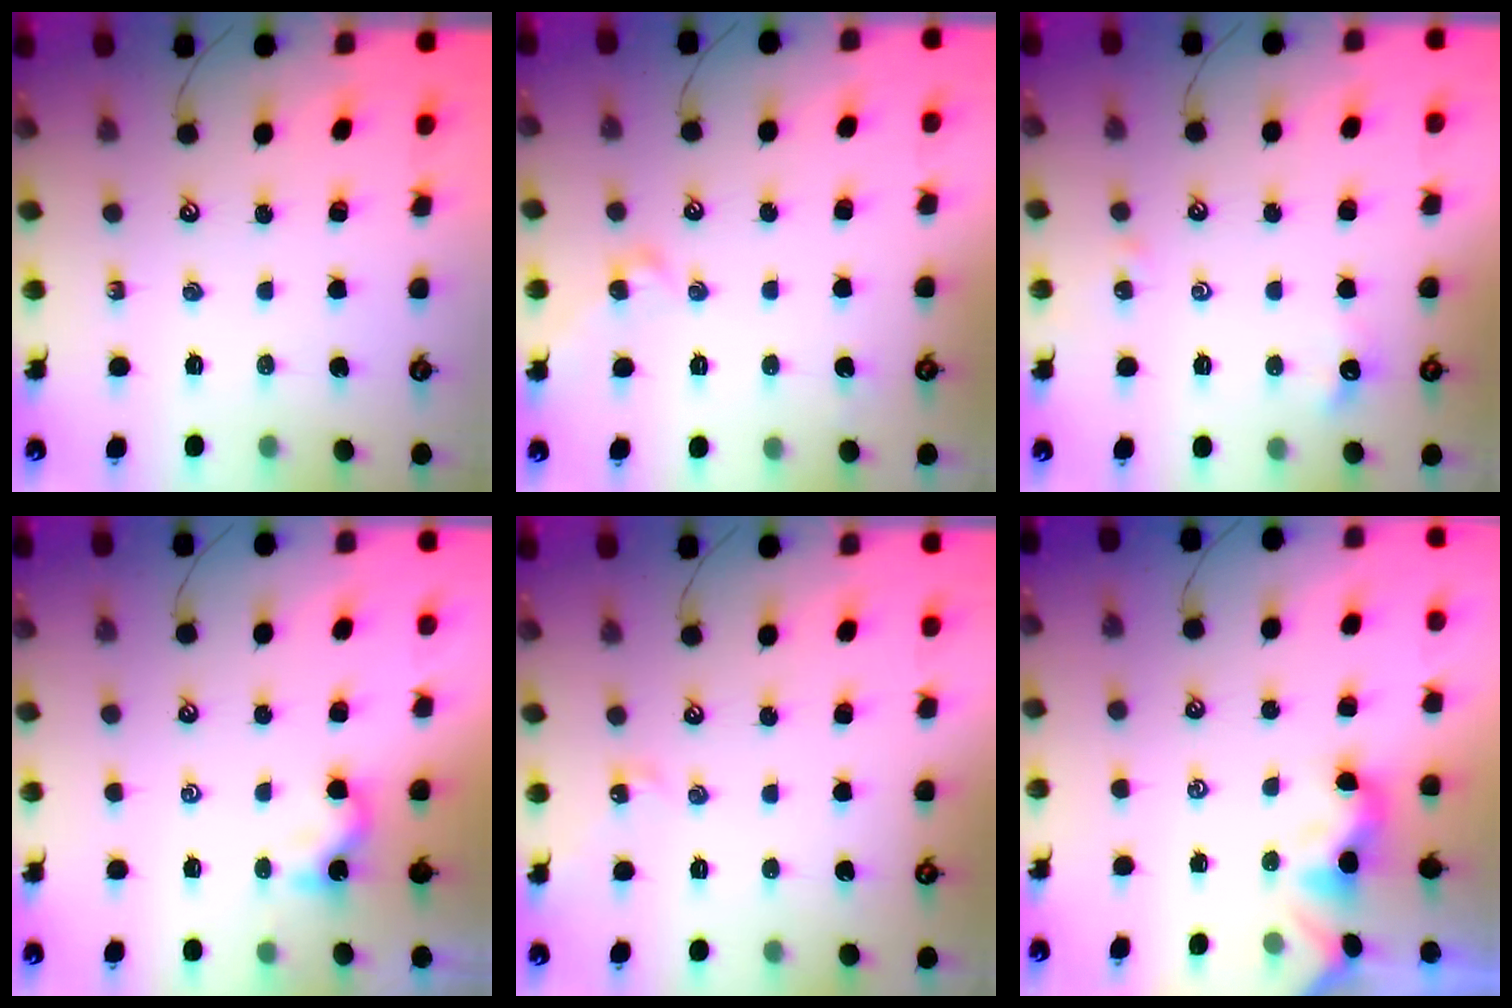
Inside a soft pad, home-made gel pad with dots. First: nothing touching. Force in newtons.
{"total": 3.6, "press": 3.6, "slide": 0.6}
{"total": 2.5, "press": 2.5, "slide": 0.6}
{"total": 0.0}
{"total": 2.2, "press": 2.1, "slide": 0.6}
{"total": 2.0, "press": 2.0, "slide": 0.5}